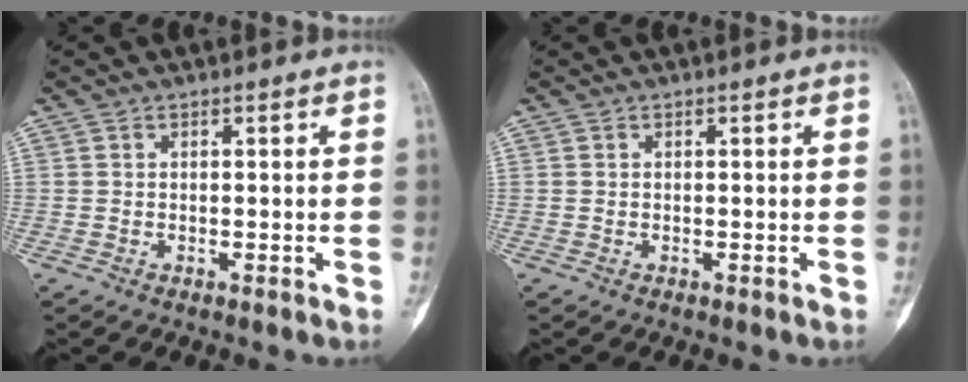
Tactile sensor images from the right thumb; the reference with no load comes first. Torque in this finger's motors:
{"motor_torque": [0.16, 0.02, -0.07, -0.03, 0.00]}